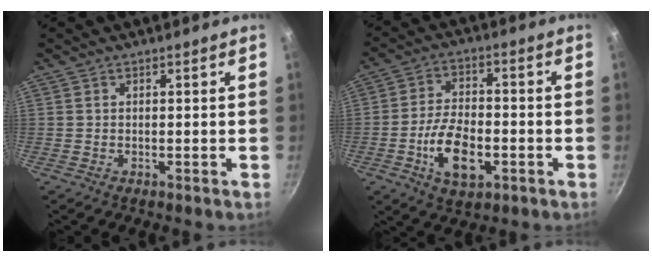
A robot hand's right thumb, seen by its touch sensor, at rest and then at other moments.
{"total": 11.3, "force": [-3.6, 6.1, 8.8], "torque": [-0.150, 0.020, -0.063]}